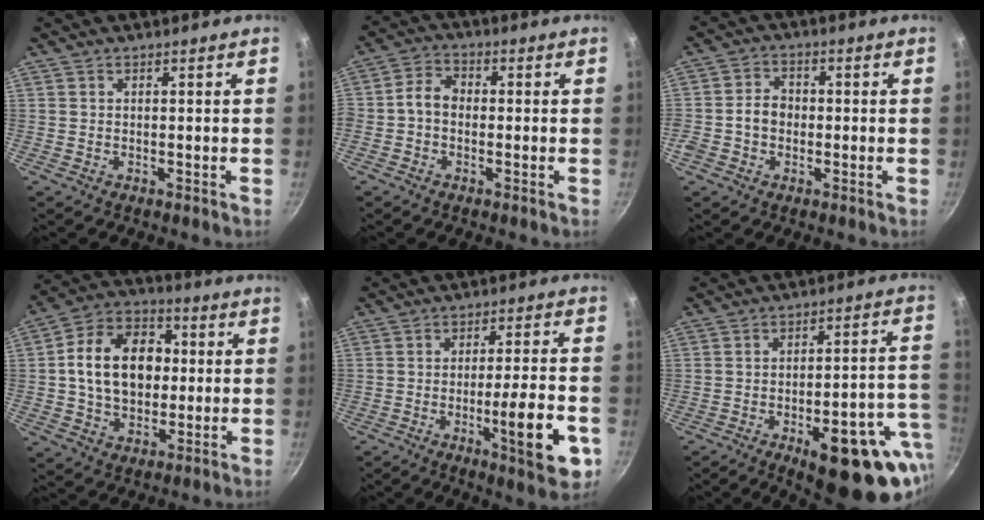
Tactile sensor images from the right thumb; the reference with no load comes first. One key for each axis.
{"total": 4.6, "fx": -1.0, "fy": 3.4, "fz": 2.9, "tx": -0.045, "ty": 0.023, "tz": -0.034}
{"total": 5.0, "fx": -1.1, "fy": 4.1, "fz": 2.6, "tx": -0.027, "ty": 0.020, "tz": -0.027}
{"total": 16.6, "fx": 1.1, "fy": 12.2, "fz": 11.2, "tx": -0.152, "ty": 0.024, "tz": 0.009}
{"total": 13.3, "fx": -4.7, "fy": 2.7, "fz": 12.1, "tx": -0.162, "ty": 0.019, "tz": -0.066}
{"total": 23.2, "fx": -9.1, "fy": 9.2, "fz": 19.3, "tx": -0.195, "ty": 0.027, "tz": -0.110}